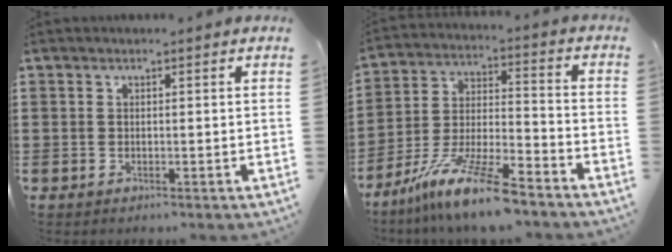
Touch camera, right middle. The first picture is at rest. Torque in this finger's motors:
{"motor_torque": [1.53, -0.61, 0.78, 0.13]}